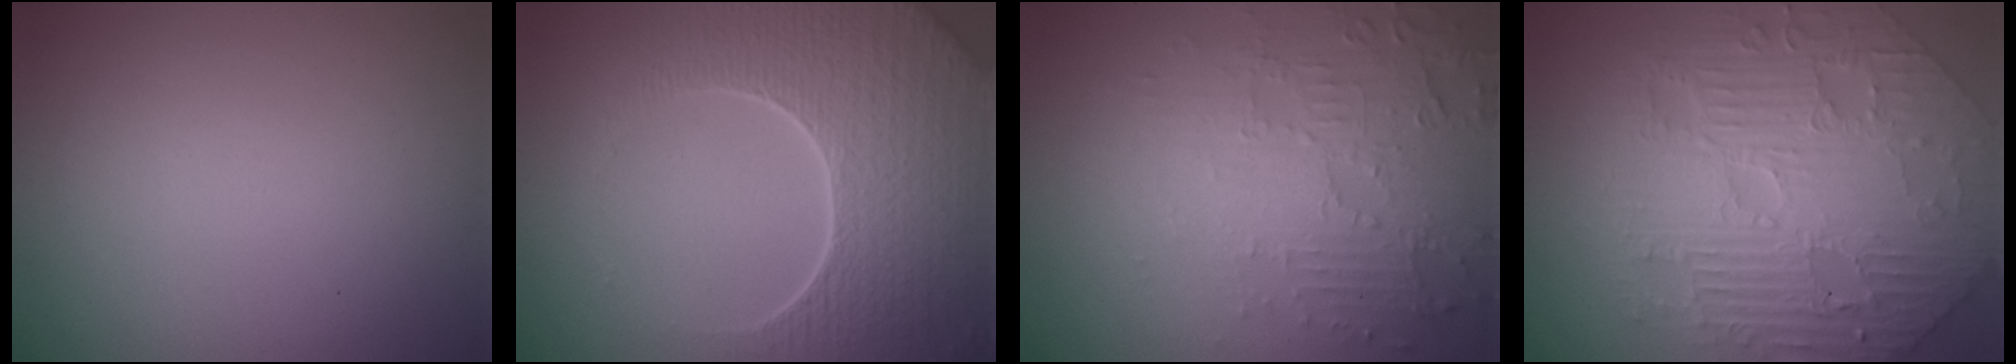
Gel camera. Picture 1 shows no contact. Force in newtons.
{"total": 8.4, "press": 6.4, "slide": 5.4}
{"total": 5.9, "press": 3.8, "slide": 4.5}
{"total": 8.4, "press": 6.7, "slide": 5.2}